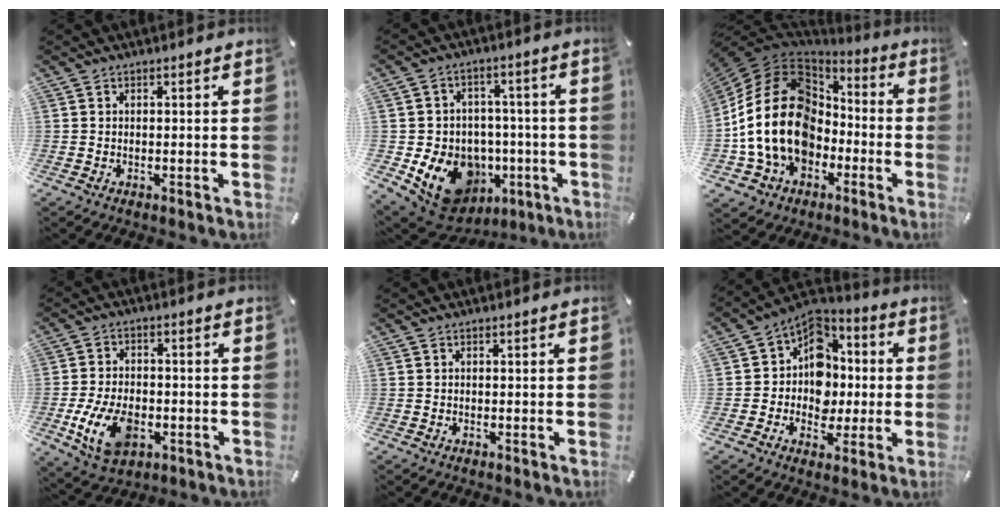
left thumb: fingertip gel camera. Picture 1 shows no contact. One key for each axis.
{"total": 15.5, "fx": -5.6, "fy": 12.5, "fz": 7.4, "tx": -0.115, "ty": 0.025, "tz": -0.073}
{"total": 21.3, "fx": -2.7, "fy": 16.6, "fz": 13.1, "tx": -0.289, "ty": 0.013, "tz": -0.044}
{"total": 12.0, "fx": -3.6, "fy": 7.8, "fz": 8.5, "tx": -0.172, "ty": -0.005, "tz": -0.064}
{"total": 0.0}
{"total": 11.8, "fx": -0.6, "fy": 10.9, "fz": 4.6, "tx": -0.063, "ty": 0.000, "tz": -0.002}